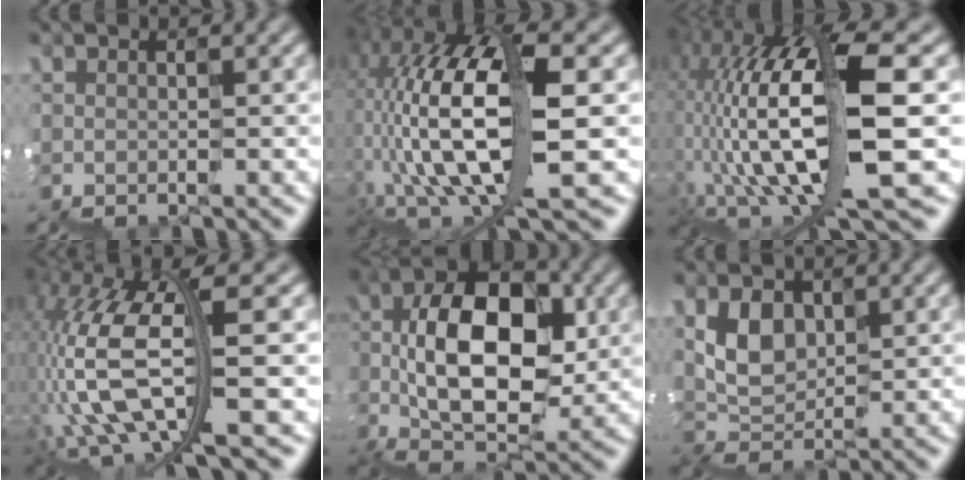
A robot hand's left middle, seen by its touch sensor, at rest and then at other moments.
{"total": 12.4, "force": [-1.6, 5.5, 11.0], "torque": [-0.229, 0.015, -0.033]}
{"total": 13.6, "force": [-1.1, 4.7, 12.8], "torque": [-0.266, 0.015, -0.010]}
{"total": 9.6, "force": [-1.0, 3.6, 8.8], "torque": [-0.203, 0.002, -0.023]}
{"total": 9.7, "force": [-0.4, 5.8, 7.8], "torque": [-0.125, 0.019, -0.016]}
{"total": 2.9, "force": [1.5, 2.3, 0.9], "torque": [-0.023, 0.007, 0.028]}